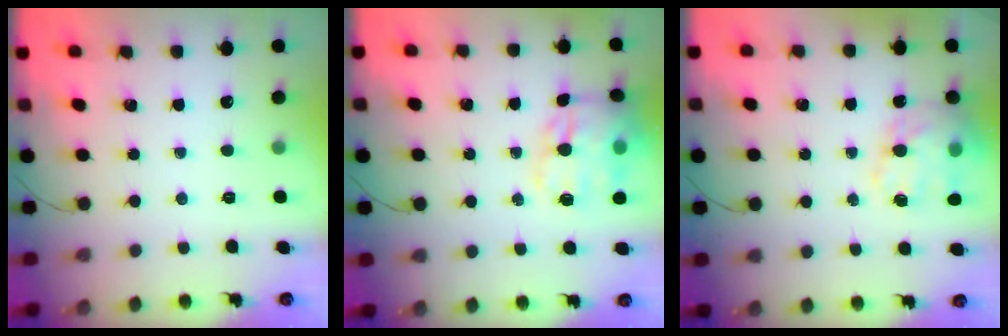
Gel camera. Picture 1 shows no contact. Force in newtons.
{"total": 16.4, "press": 16.2, "slide": 2.6}
{"total": 18.1, "press": 17.7, "slide": 3.8}